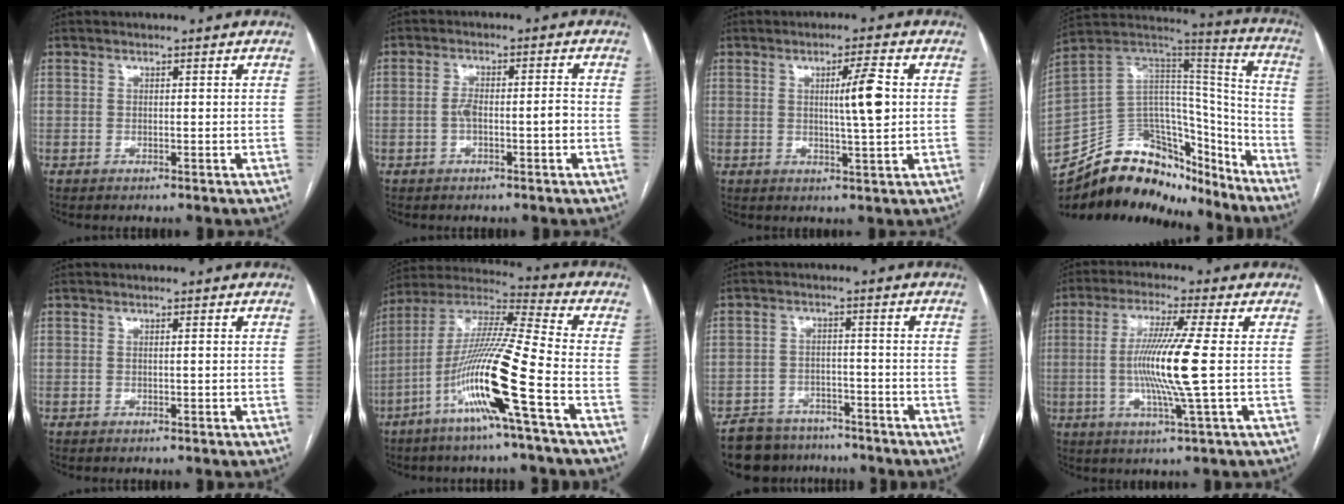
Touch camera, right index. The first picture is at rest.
{"total": 4.3, "force": [-1.1, 1.0, 4.1], "torque": [-0.079, 0.010, -0.017]}
{"total": 6.0, "force": [0.9, 0.0, 5.9], "torque": [-0.095, 0.000, 0.014]}
{"total": 26.4, "force": [-20.7, 12.9, 10.1], "torque": [-0.201, 0.052, -0.325]}
{"total": 0.5, "force": [0.0, -0.1, 0.5], "torque": [-0.009, 0.000, 0.000]}
{"total": 17.2, "force": [-6.7, -0.9, 15.8], "torque": [-0.314, -0.009, -0.135]}
{"total": 9.0, "force": [-7.6, 4.7, 1.3], "torque": [-0.017, 0.010, -0.114]}
{"total": 10.8, "force": [-0.5, -1.2, 10.8], "torque": [-0.214, -0.012, -0.013]}